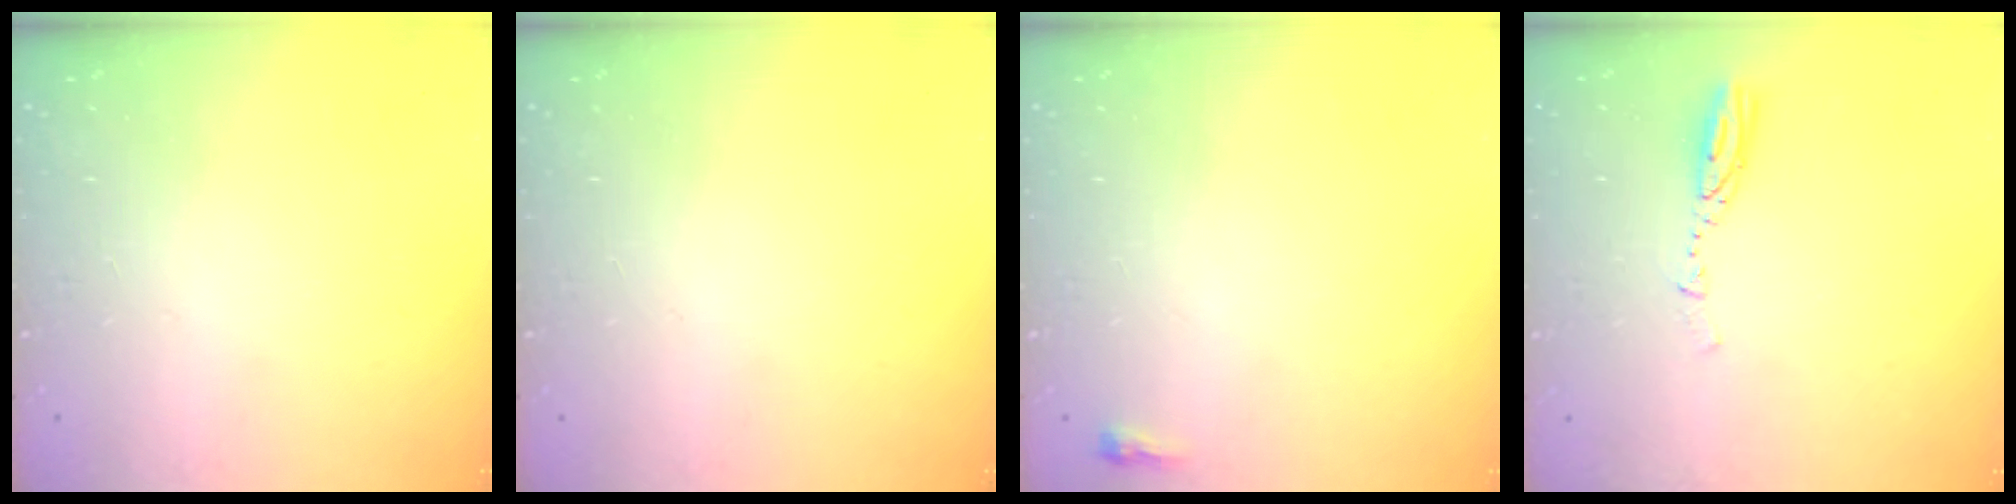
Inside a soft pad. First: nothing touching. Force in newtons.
{"total": 0.0}
{"total": 2.4, "press": 2.4, "slide": 0.6}
{"total": 3.7, "press": 3.7, "slide": 0.4}